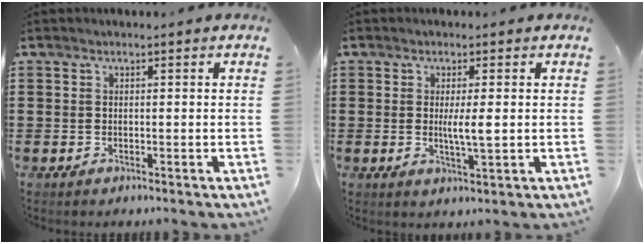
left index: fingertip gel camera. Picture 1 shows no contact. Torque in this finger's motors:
{"motor_torque": [0.84, 0.06, 0.20, 0.06]}